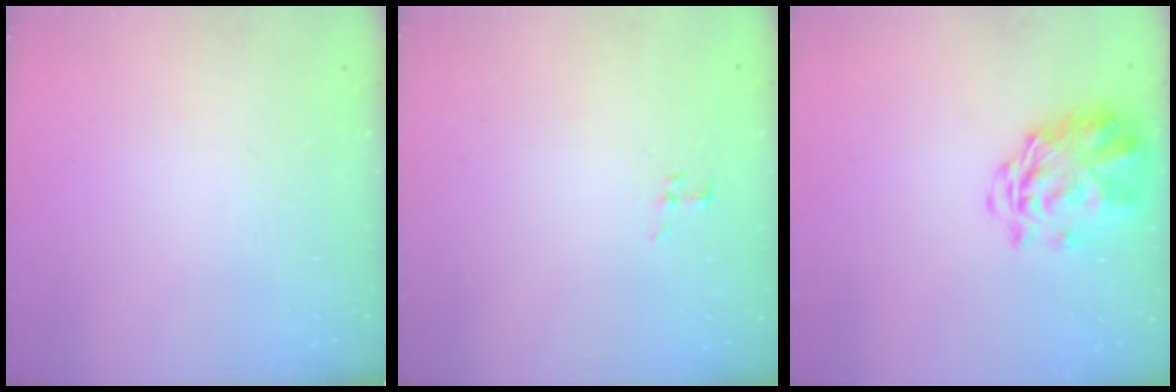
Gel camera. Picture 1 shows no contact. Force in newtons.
{"total": 0.8, "press": 0.6, "slide": 0.6}
{"total": 4.3, "press": 3.8, "slide": 2.1}